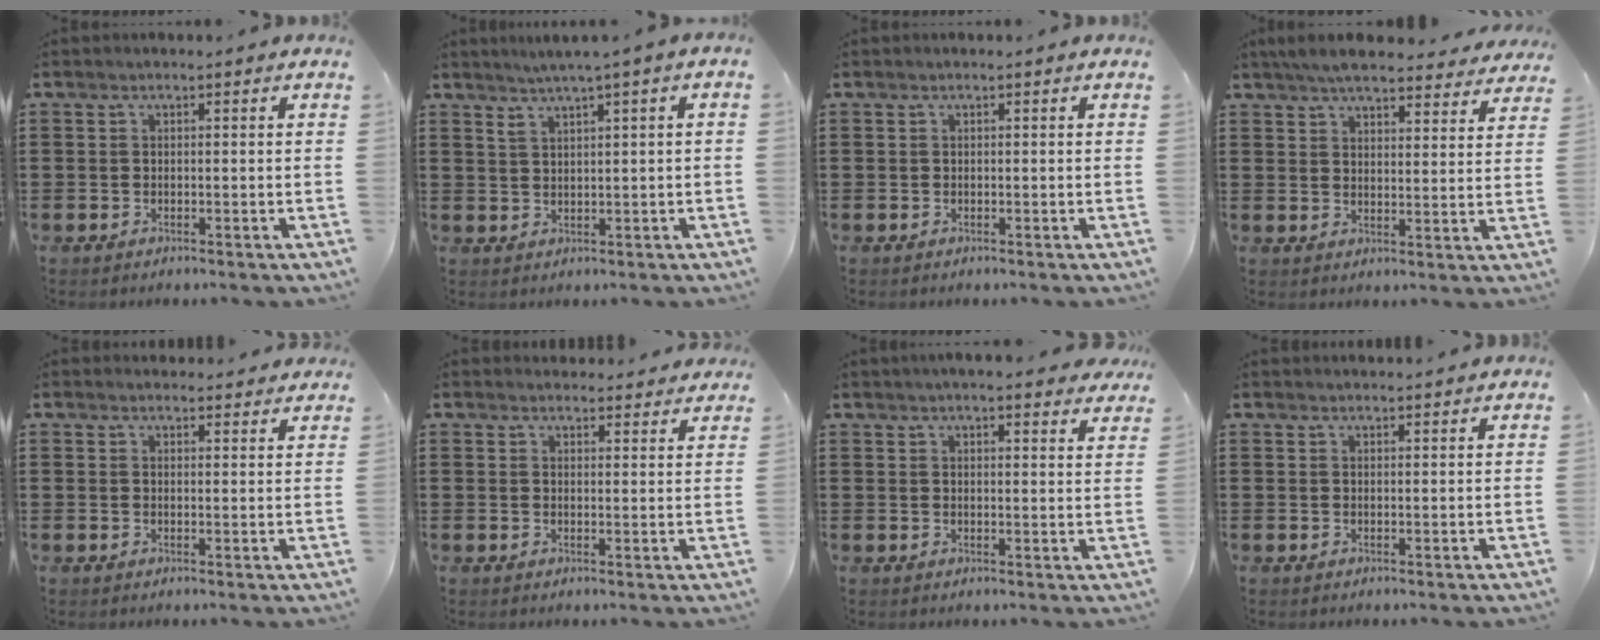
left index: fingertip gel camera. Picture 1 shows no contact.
{"total": 2.0, "force": [0.9, -0.2, 1.8], "torque": [-0.033, -0.001, 0.016]}
{"total": 0.0}
{"total": 5.9, "force": [5.5, 0.9, 1.9], "torque": [-0.056, -0.013, 0.102]}
{"total": 2.2, "force": [2.1, 0.3, 0.0], "torque": [-0.006, -0.002, 0.042]}
{"total": 2.8, "force": [2.7, 0.4, 0.0], "torque": [-0.001, -0.012, 0.050]}
{"total": 3.7, "force": [3.6, 0.0, 1.1], "torque": [-0.033, -0.007, 0.065]}
{"total": 1.5, "force": [1.5, -0.1, 0.2], "torque": [-0.006, 0.001, 0.029]}